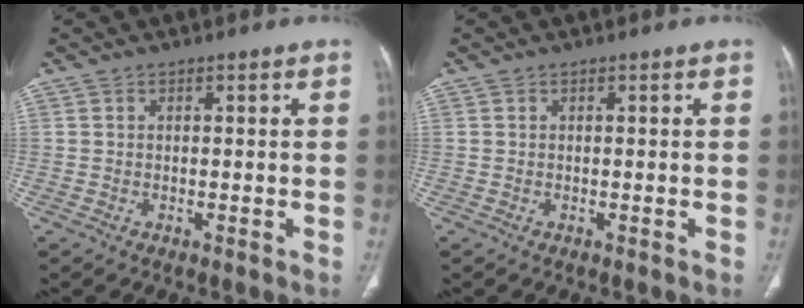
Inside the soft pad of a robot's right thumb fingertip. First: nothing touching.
{"total": 0.0}